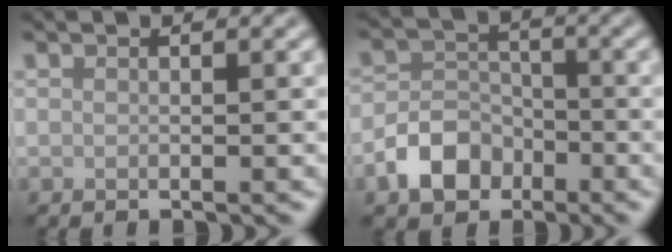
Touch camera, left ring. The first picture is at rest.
{"total": 4.4, "force": [-2.4, 3.2, 1.9], "torque": [-0.034, 0.000, -0.049]}